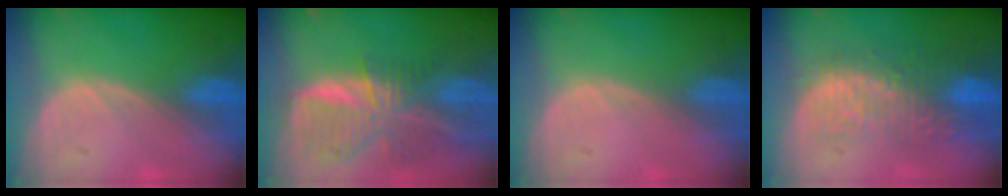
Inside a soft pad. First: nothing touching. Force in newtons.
{"total": 9.1, "press": 8.0, "slide": 4.5}
{"total": 0.0}
{"total": 11.1, "press": 9.7, "slide": 5.5}